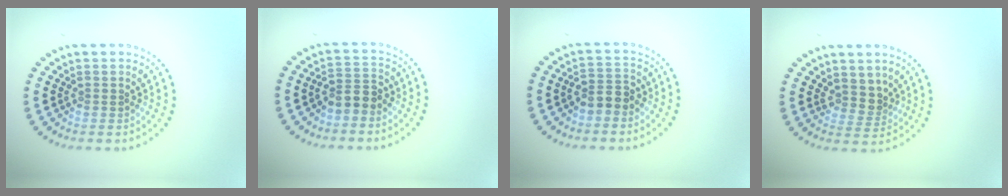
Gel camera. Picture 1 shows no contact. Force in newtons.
{"total": 2.4, "press": 2.2, "slide": 1.0}
{"total": 2.5, "press": 2.3, "slide": 1.0}
{"total": 2.3, "press": 1.6, "slide": 1.7}